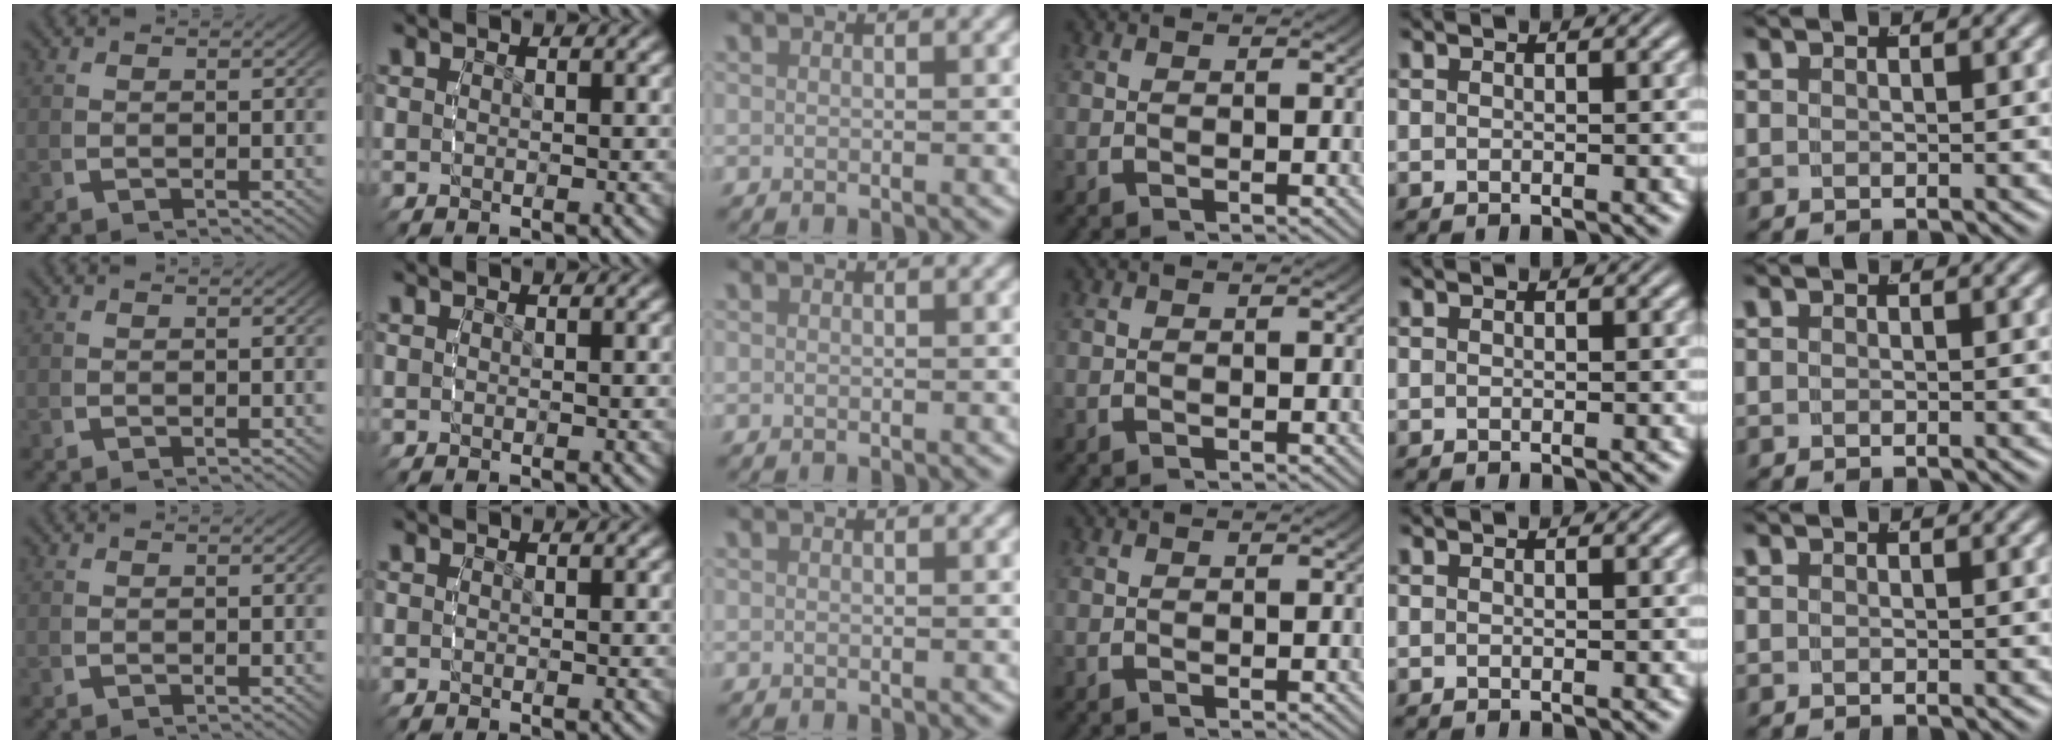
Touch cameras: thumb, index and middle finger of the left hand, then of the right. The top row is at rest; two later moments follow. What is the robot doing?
{"motion": "reach", "object": "bottle cap"}